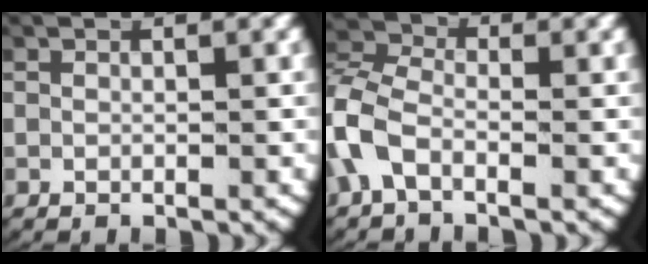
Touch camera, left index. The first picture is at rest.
{"total": 5.2, "force": [-1.0, 4.1, 3.0], "torque": [-0.082, 0.001, -0.029]}